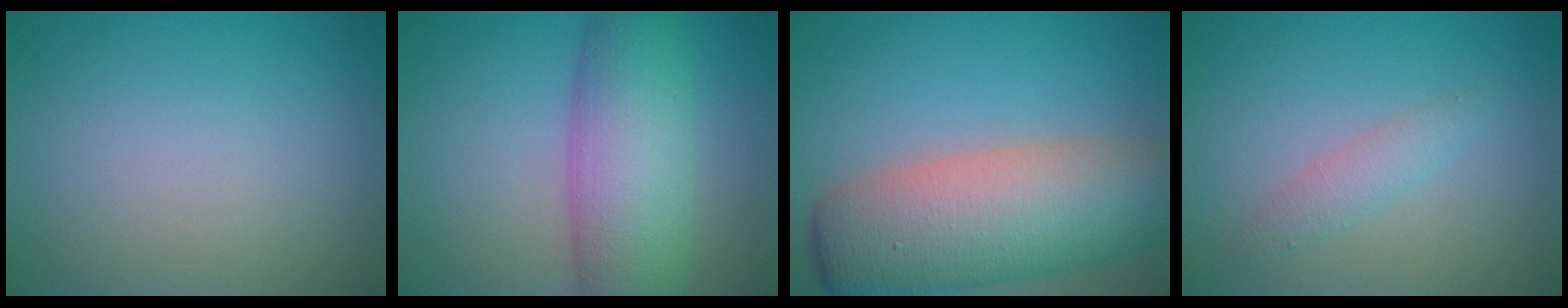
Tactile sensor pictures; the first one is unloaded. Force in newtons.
{"total": 8.3, "press": 8.3, "slide": 0.1}
{"total": 11.7, "press": 11.7, "slide": 0.5}
{"total": 1.8, "press": 1.8, "slide": 0.1}